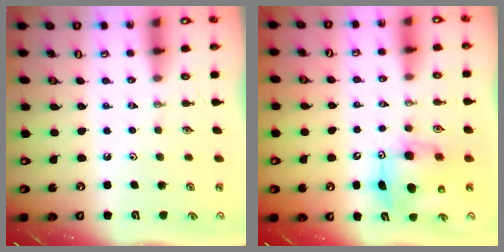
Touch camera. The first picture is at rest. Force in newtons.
{"total": 8.2, "press": 8.2, "slide": 0.6}